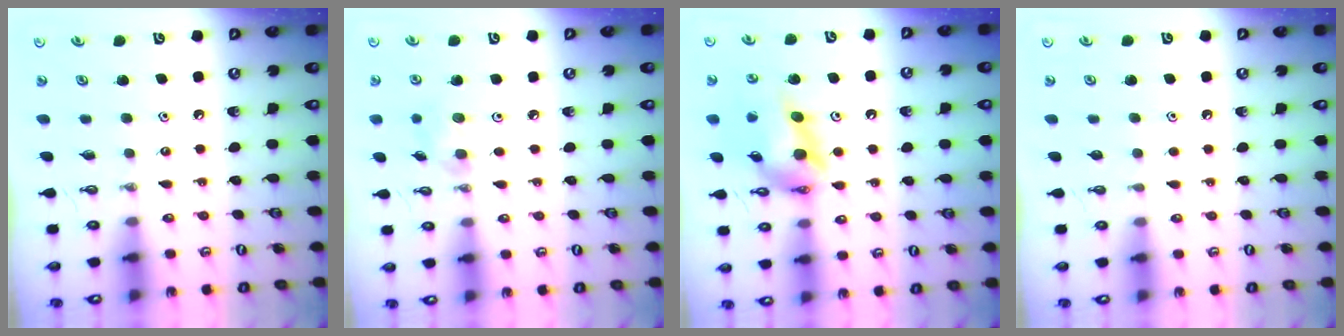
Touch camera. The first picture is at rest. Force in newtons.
{"total": 5.5, "press": 5.0, "slide": 2.3}
{"total": 13.9, "press": 13.8, "slide": 1.2}
{"total": 0.9, "press": 0.1, "slide": 0.9}